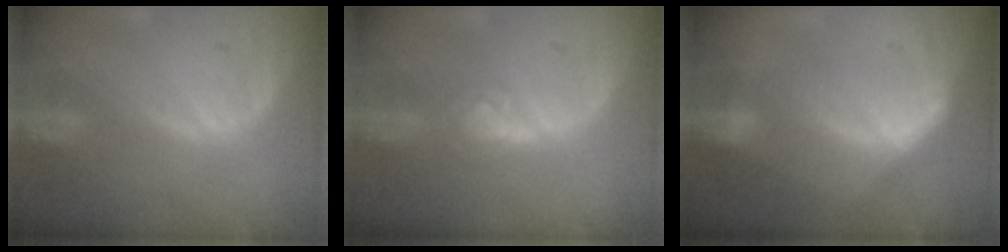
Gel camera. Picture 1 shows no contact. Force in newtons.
{"total": 4.0, "press": 3.6, "slide": 1.7}
{"total": 6.8, "press": 6.1, "slide": 3.1}